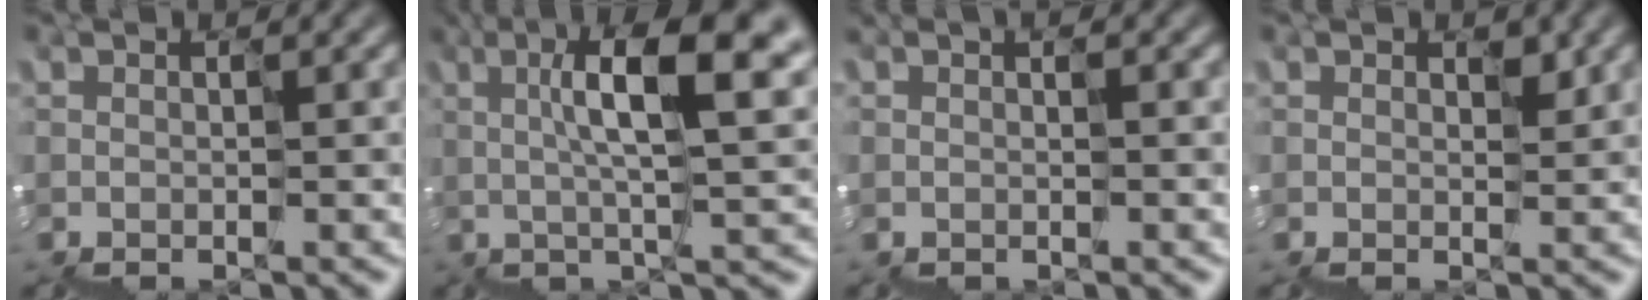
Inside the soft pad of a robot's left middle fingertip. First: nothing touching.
{"total": 8.1, "force": [2.6, 2.0, 7.5], "torque": [-0.110, 0.021, 0.045]}
{"total": 0.7, "force": [0.0, -0.1, -0.7], "torque": [0.013, 0.001, 0.003]}
{"total": 1.9, "force": [1.2, 0.9, 1.2], "torque": [-0.017, 0.020, 0.015]}